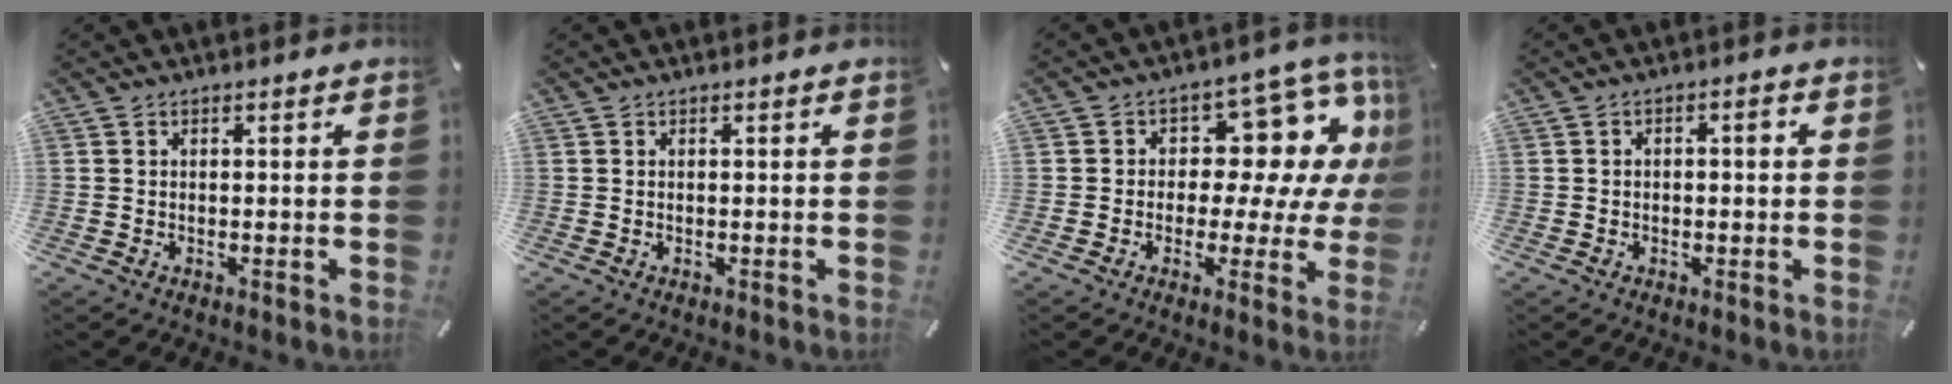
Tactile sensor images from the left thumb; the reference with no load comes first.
{"total": 0.0}
{"total": 12.2, "force": [4.0, 8.1, 8.2], "torque": [-0.104, -0.038, 0.069]}
{"total": 2.0, "force": [-0.1, 1.1, 1.7], "torque": [-0.025, 0.006, -0.008]}